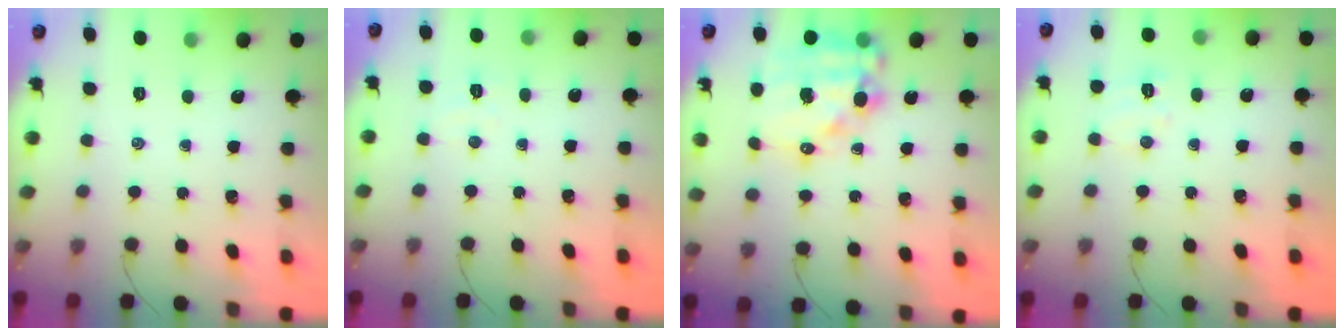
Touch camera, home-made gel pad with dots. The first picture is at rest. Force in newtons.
{"total": 4.0, "press": 3.9, "slide": 0.9}
{"total": 15.7, "press": 15.4, "slide": 3.1}
{"total": 5.1, "press": 4.9, "slide": 1.1}